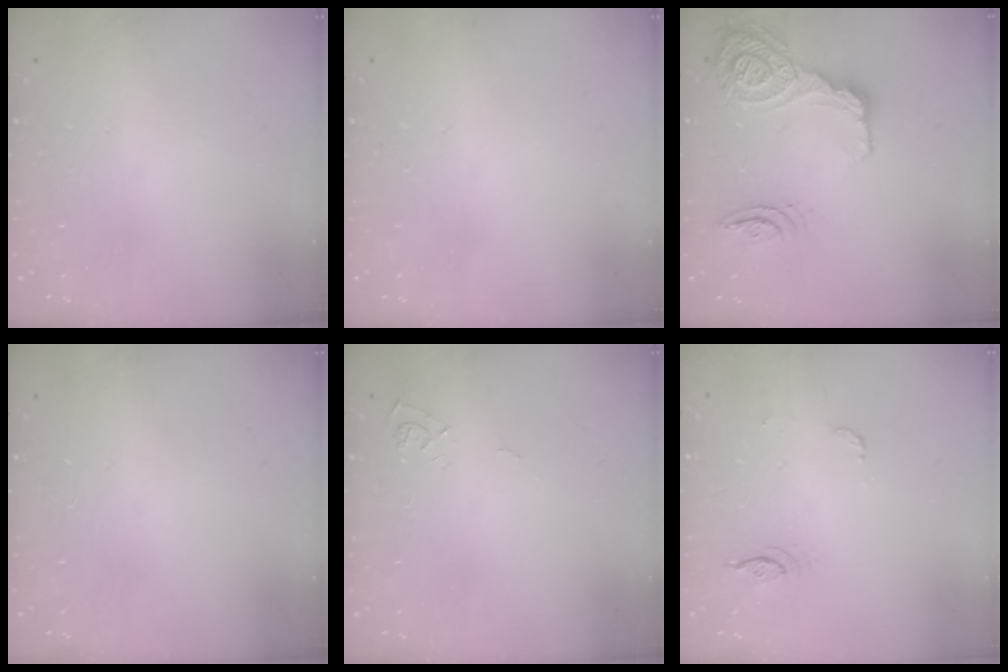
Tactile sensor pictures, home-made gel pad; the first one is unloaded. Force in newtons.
{"total": 0.0}
{"total": 17.9, "press": 17.6, "slide": 3.7}
{"total": 0.0}
{"total": 6.8, "press": 6.8, "slide": 0.6}
{"total": 4.4, "press": 4.1, "slide": 1.6}